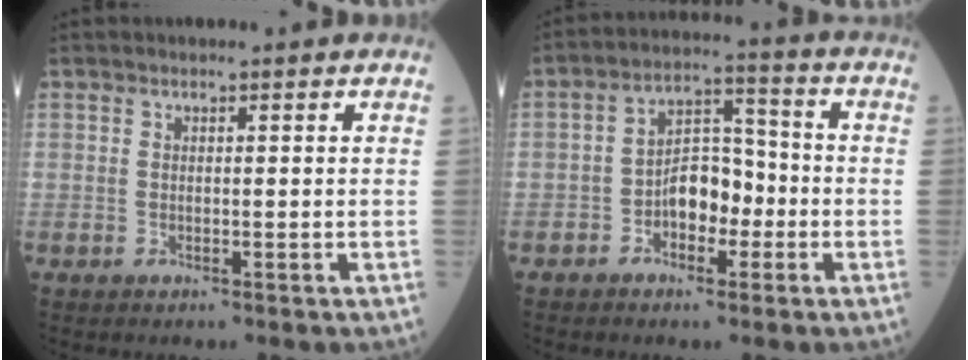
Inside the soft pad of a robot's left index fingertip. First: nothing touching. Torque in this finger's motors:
{"motor_torque": [0.87, 0.47, 0.18, 0.09]}